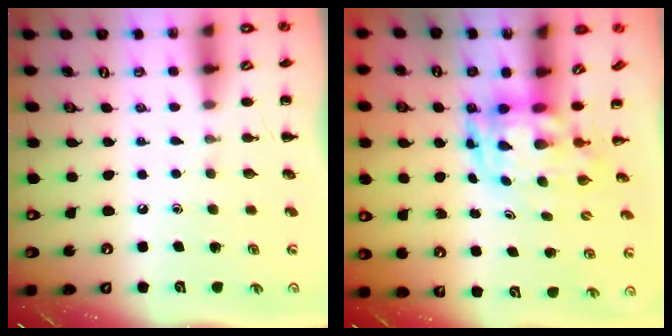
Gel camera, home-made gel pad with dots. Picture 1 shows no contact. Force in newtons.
{"total": 3.2, "press": 3.1, "slide": 0.7}